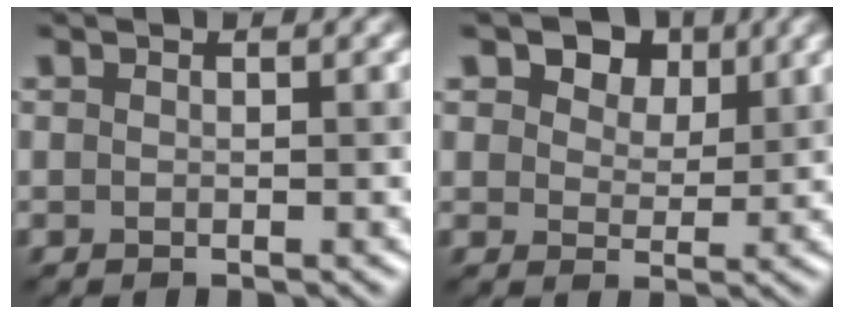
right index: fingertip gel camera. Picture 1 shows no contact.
{"total": 4.9, "force": [3.0, 3.0, 2.4], "torque": [-0.041, 0.004, 0.041]}